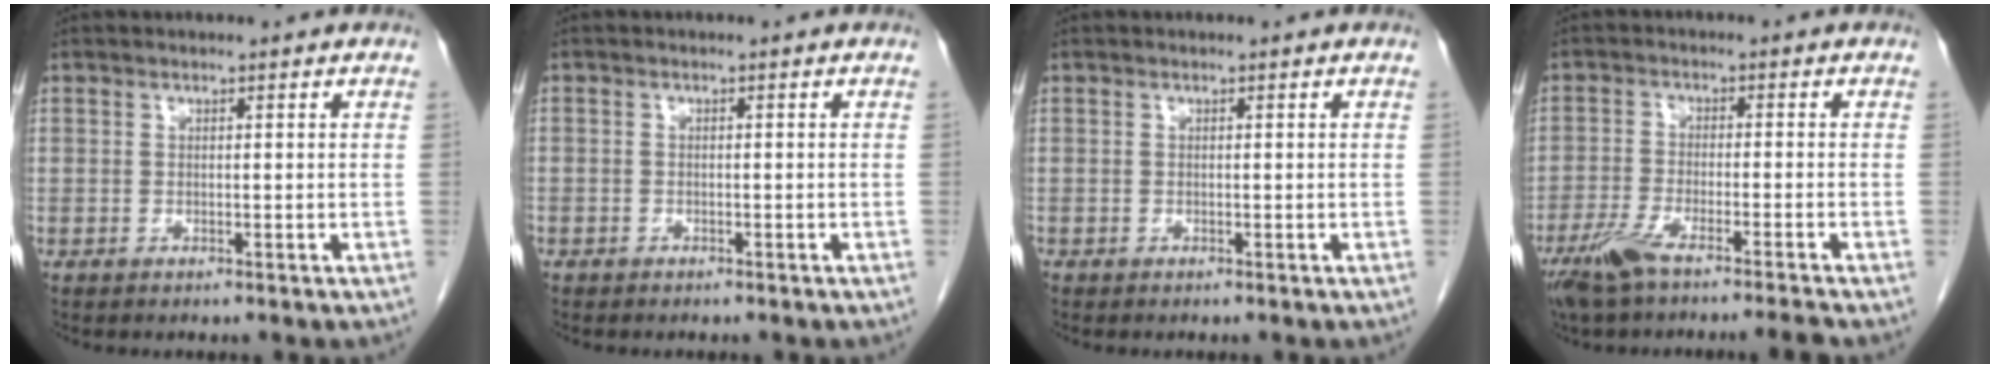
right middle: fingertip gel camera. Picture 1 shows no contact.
{"total": 0.8, "force": [-0.6, 0.5, 0.1], "torque": [-0.010, 0.002, -0.011]}
{"total": 0.0}
{"total": 8.0, "force": [-6.4, -0.4, 4.8], "torque": [-0.088, -0.017, -0.114]}